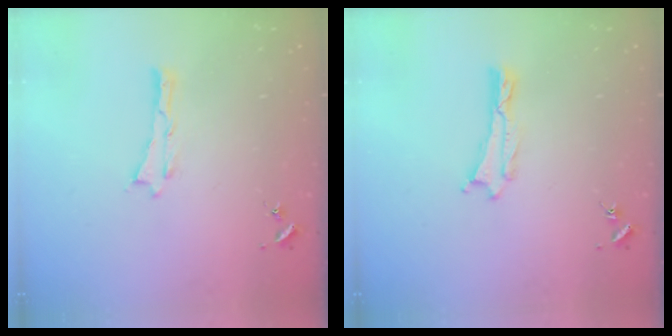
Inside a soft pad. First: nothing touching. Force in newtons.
{"total": 0.0}